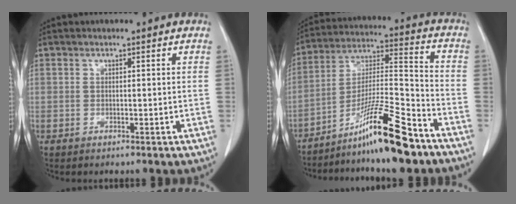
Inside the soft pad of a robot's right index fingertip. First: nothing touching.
{"total": 15.3, "force": [-10.7, 0.2, 10.8], "torque": [-0.199, 0.001, -0.183]}